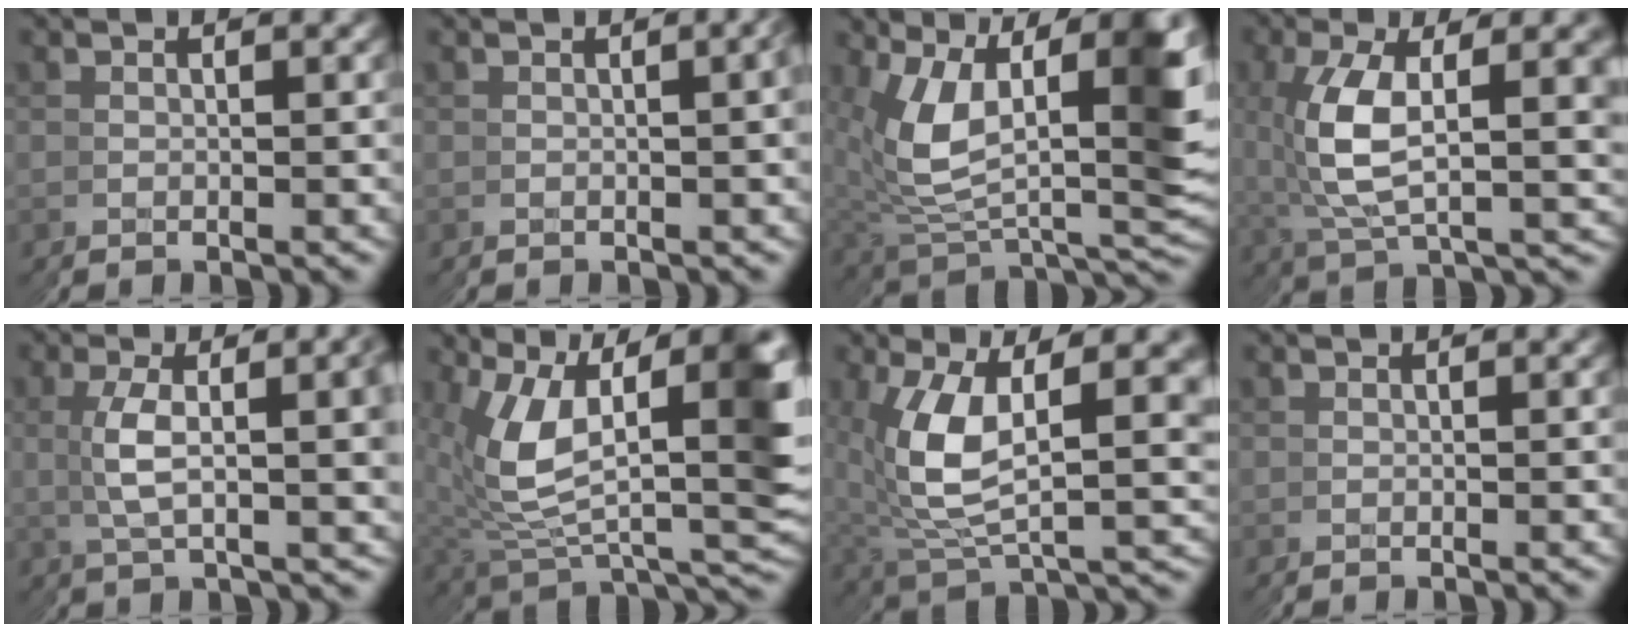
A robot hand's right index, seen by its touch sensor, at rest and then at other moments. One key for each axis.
{"total": 1.3, "fx": 0.3, "fy": 0.3, "fz": 1.2, "tx": -0.011, "ty": 0.007, "tz": 0.005}
{"total": 12.2, "fx": 1.4, "fy": 7.6, "fz": 9.4, "tx": -0.161, "ty": -0.016, "tz": 0.036}
{"total": 5.2, "fx": 0.8, "fy": 2.9, "fz": 4.3, "tx": -0.096, "ty": -0.008, "tz": 0.024}
{"total": 3.1, "fx": 1.0, "fy": 1.0, "fz": 2.8, "tx": -0.045, "ty": 0.002, "tz": 0.022}
{"total": 12.8, "fx": 1.3, "fy": 8.0, "fz": 9.9, "tx": -0.161, "ty": -0.014, "tz": 0.031}
{"total": 8.4, "fx": 1.2, "fy": 5.5, "fz": 6.2, "tx": -0.148, "ty": -0.019, "tz": 0.039}
{"total": 0.0}